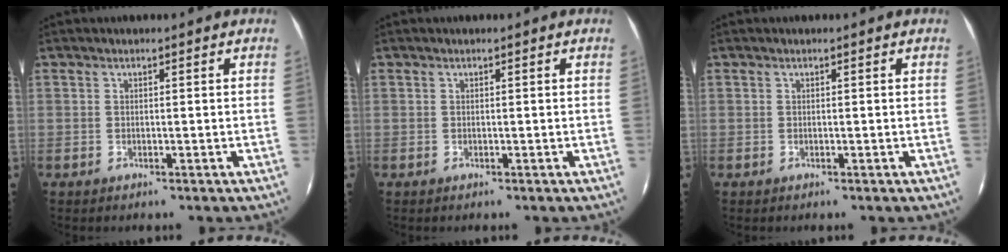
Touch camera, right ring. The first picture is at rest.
{"total": 0.0}
{"total": 0.0}